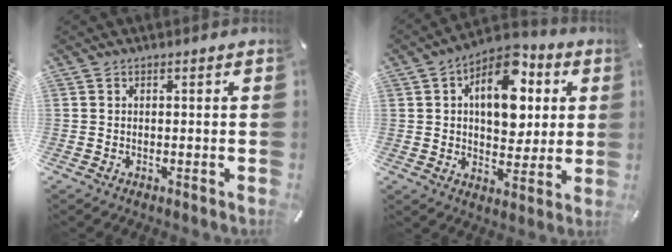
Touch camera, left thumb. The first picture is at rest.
{"total": 14.7, "force": [4.6, 9.4, 10.3], "torque": [-0.147, -0.018, 0.077]}